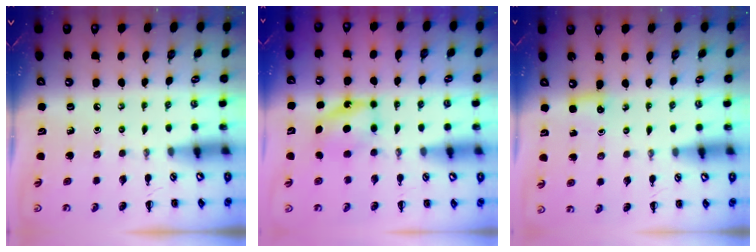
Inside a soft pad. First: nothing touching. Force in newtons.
{"total": 6.0, "press": 5.7, "slide": 1.7}
{"total": 2.8, "press": 2.6, "slide": 0.9}